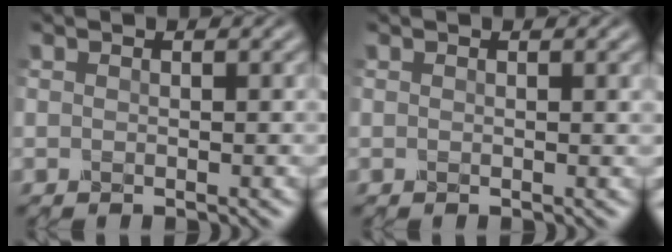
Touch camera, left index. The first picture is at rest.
{"total": 0.6, "force": [0.2, 0.1, 0.5], "torque": [-0.005, 0.002, 0.002]}